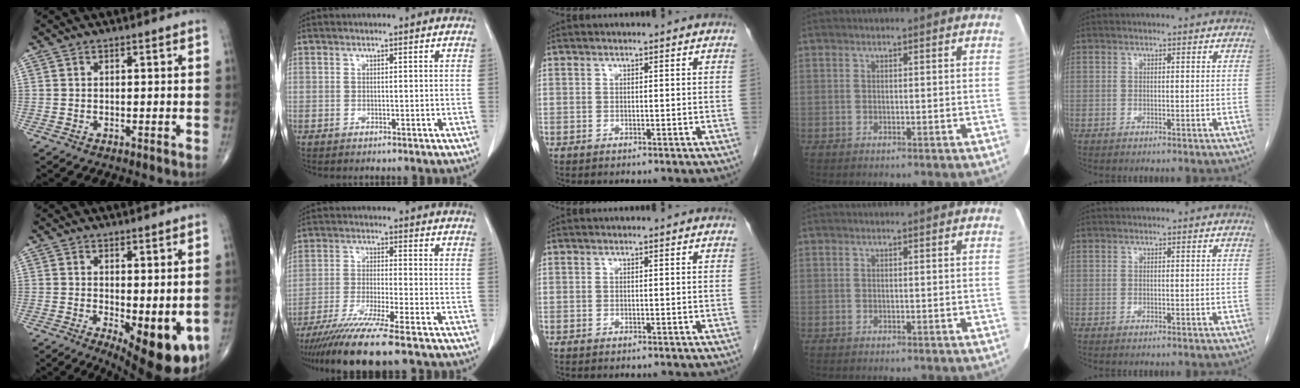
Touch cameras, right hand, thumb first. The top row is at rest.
{"thumb": {"total": 11.9, "force": [-2.8, 4.2, 10.7], "torque": [-0.135, -0.028, -0.024]}, "index": {"total": 12.2, "force": [-9.8, -1.0, 7.3], "torque": [-0.115, -0.036, -0.160]}}